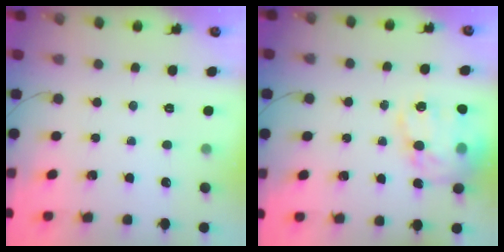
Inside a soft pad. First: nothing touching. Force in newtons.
{"total": 17.0, "press": 16.6, "slide": 3.4}